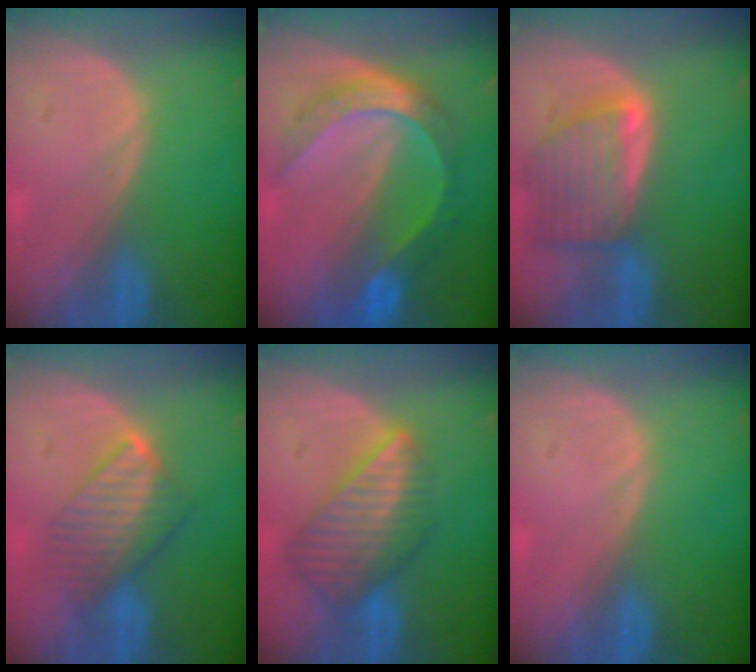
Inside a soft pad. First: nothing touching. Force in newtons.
{"total": 8.2, "press": 8.1, "slide": 0.8}
{"total": 8.0, "press": 7.2, "slide": 3.4}
{"total": 6.5, "press": 6.5, "slide": 0.6}
{"total": 8.5, "press": 7.5, "slide": 3.9}
{"total": 0.0}